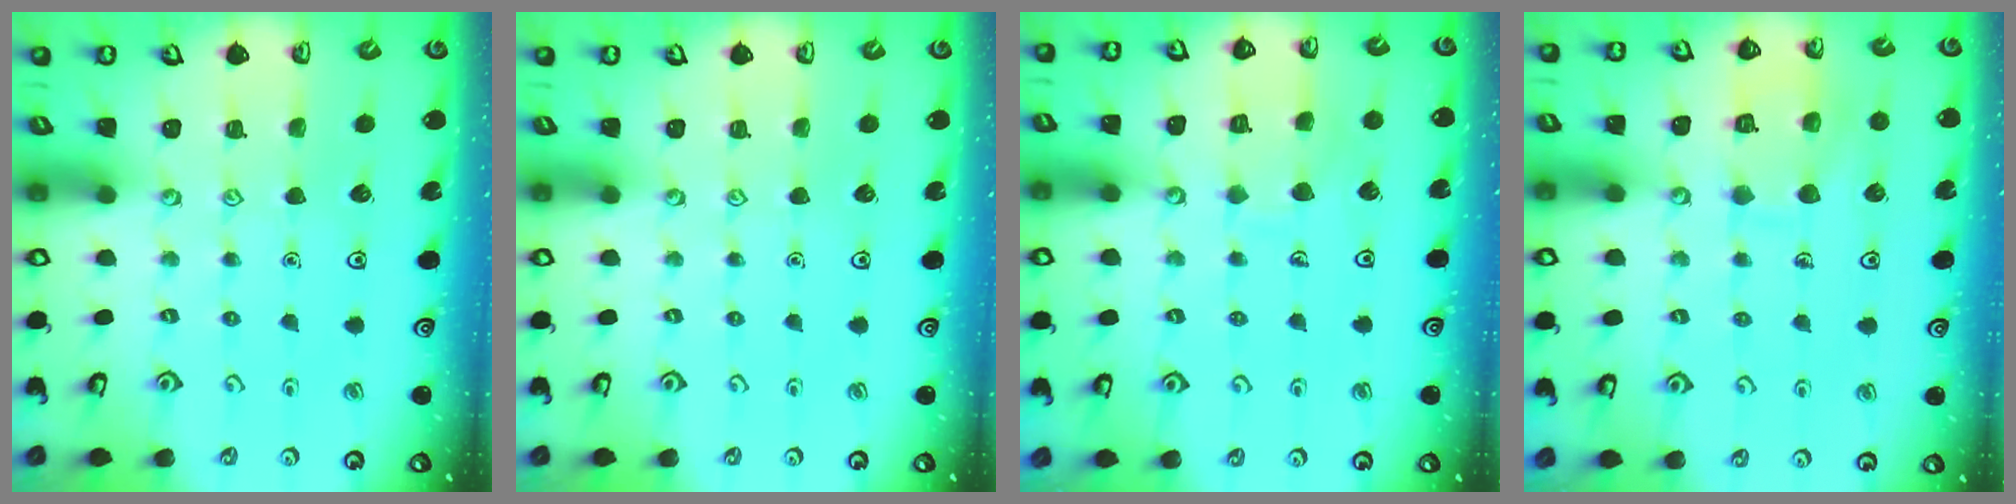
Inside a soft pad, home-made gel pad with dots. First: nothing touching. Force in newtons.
{"total": 0.0}
{"total": 6.9, "press": 6.9, "slide": 0.7}
{"total": 9.9, "press": 9.9, "slide": 0.9}